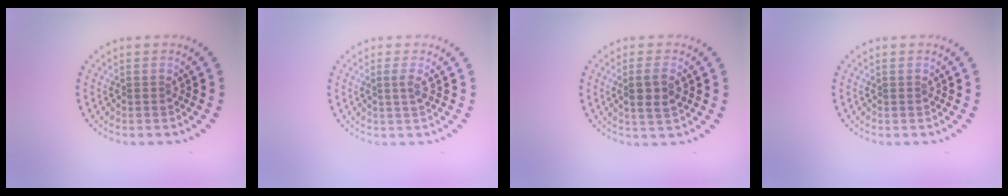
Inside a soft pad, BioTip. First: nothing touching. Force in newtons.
{"total": 1.1, "press": 0.9, "slide": 0.7}
{"total": 2.5, "press": 2.3, "slide": 0.9}
{"total": 0.0}